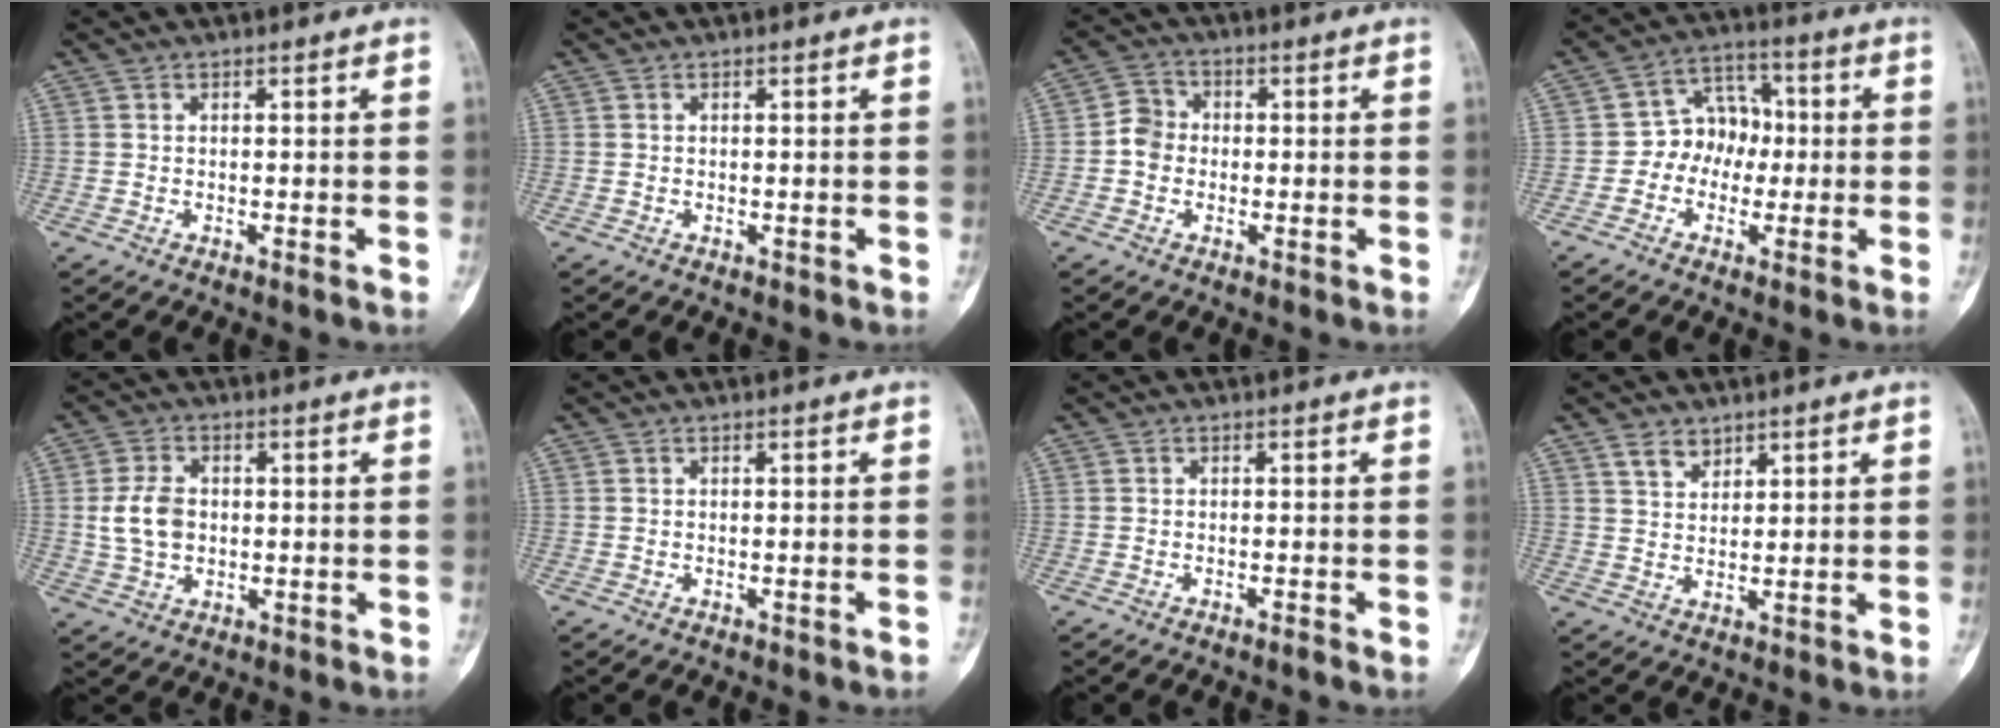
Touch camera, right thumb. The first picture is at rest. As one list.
[{"total": 0.0}, {"total": 4.6, "force": [-0.7, 4.1, 2.0], "torque": [-0.016, 0.012, -0.022]}, {"total": 8.2, "force": [-0.9, 6.8, 4.6], "torque": [-0.028, 0.031, -0.031]}, {"total": 6.6, "force": [0.1, 4.8, 4.6], "torque": [-0.080, 0.005, 0.005]}, {"total": 0.8, "force": [-0.6, -0.1, 0.5], "torque": [-0.013, 0.009, -0.005]}, {"total": 0.9, "force": [-0.7, -0.1, 0.5], "torque": [-0.013, 0.006, -0.013]}, {"total": 3.5, "force": [2.5, 2.1, 1.2], "torque": [-0.009, -0.017, 0.050]}]